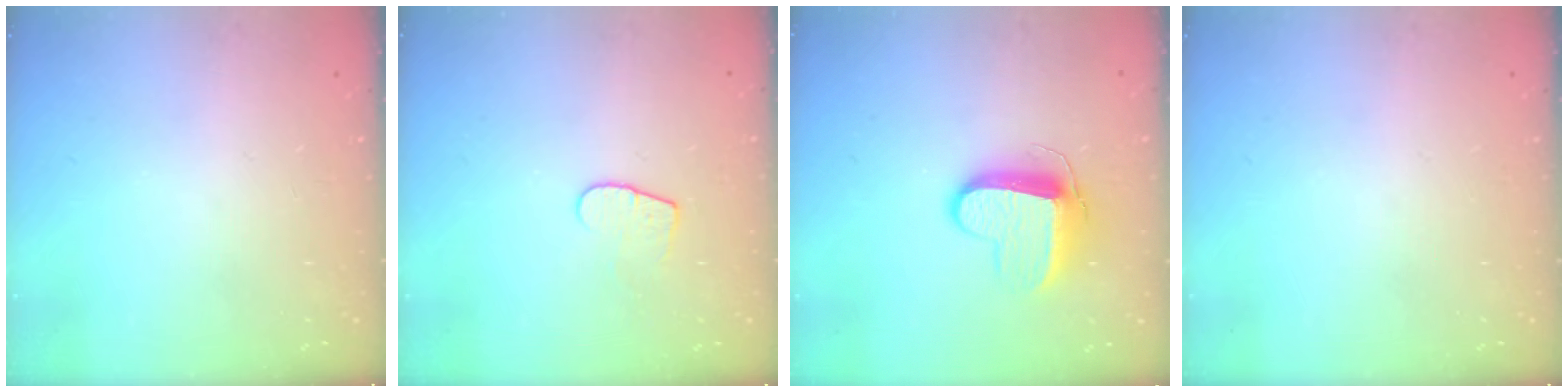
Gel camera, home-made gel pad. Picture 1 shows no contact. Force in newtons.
{"total": 7.3, "press": 7.3, "slide": 0.5}
{"total": 10.5, "press": 10.5, "slide": 0.8}
{"total": 0.0}